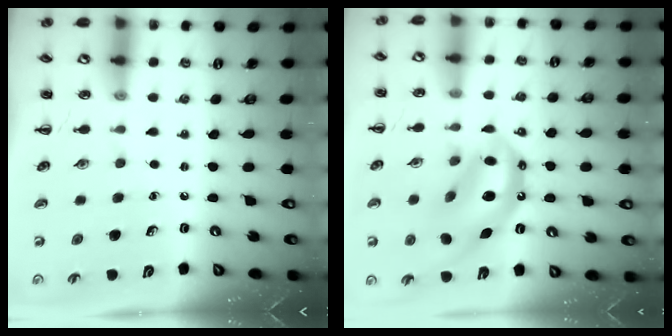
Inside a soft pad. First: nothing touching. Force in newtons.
{"total": 14.7, "press": 14.1, "slide": 4.2}